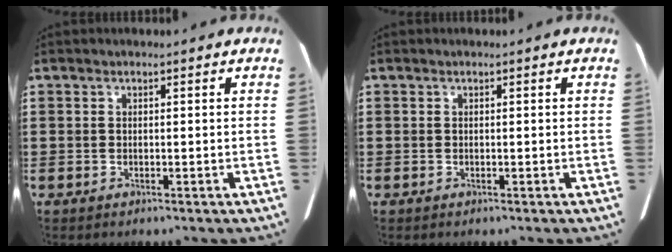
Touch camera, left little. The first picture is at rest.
{"total": 0.0}